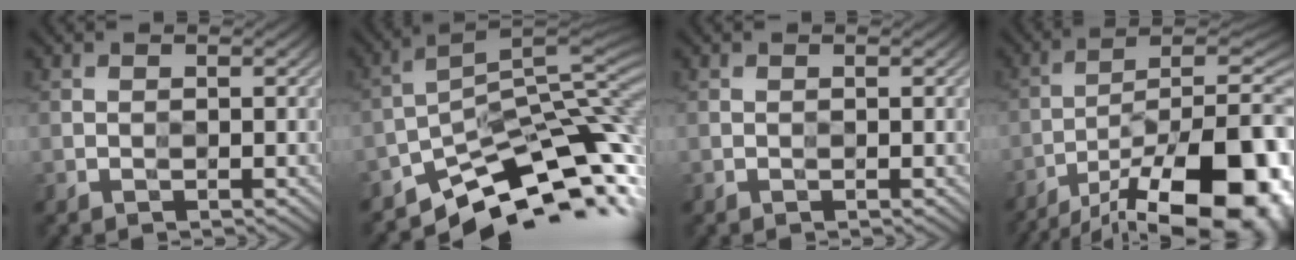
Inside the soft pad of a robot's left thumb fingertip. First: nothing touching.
{"total": 13.0, "force": [-8.7, 4.7, 8.4], "torque": [-0.146, 0.002, -0.152]}
{"total": 0.0}
{"total": 20.9, "force": [-13.0, 7.6, 14.5], "torque": [-0.182, -0.017, -0.194]}